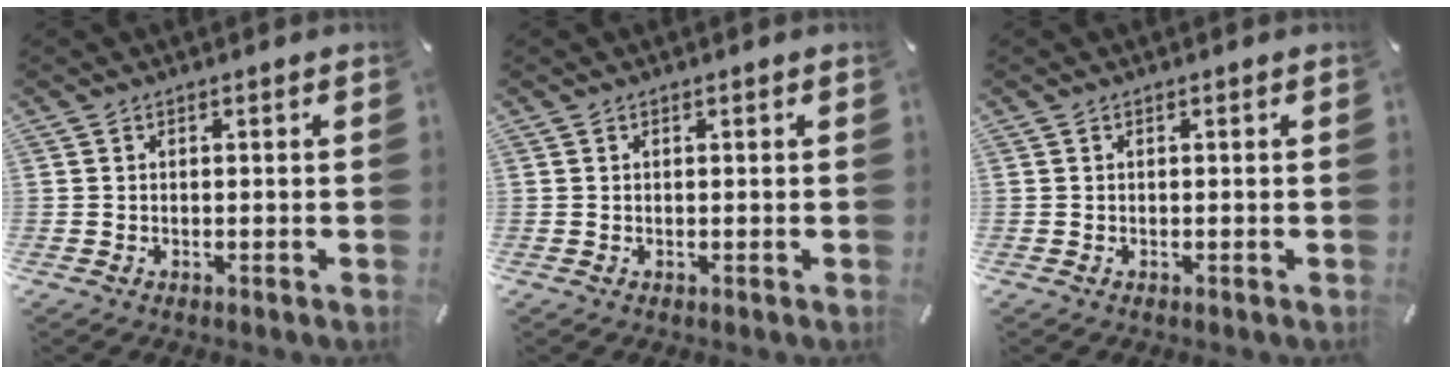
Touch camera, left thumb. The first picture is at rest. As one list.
[{"total": 0.0}, {"total": 0.0}]